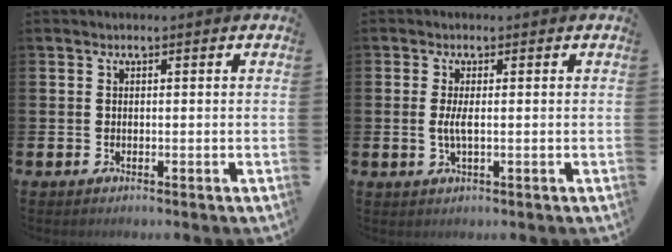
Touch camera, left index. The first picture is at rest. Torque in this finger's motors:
{"motor_torque": [0.59, 0.17, 0.05, 0.05]}